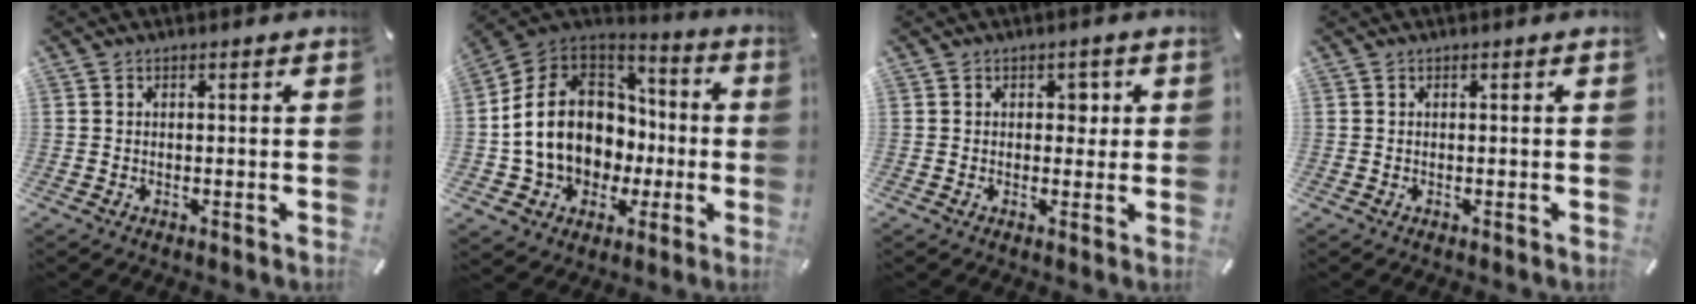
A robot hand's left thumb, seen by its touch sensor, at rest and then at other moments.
{"total": 16.6, "force": [-1.0, 14.6, 7.9], "torque": [-0.168, -0.001, -0.008]}
{"total": 3.1, "force": [0.5, 2.3, 2.1], "torque": [-0.011, -0.005, -0.003]}
{"total": 0.0}